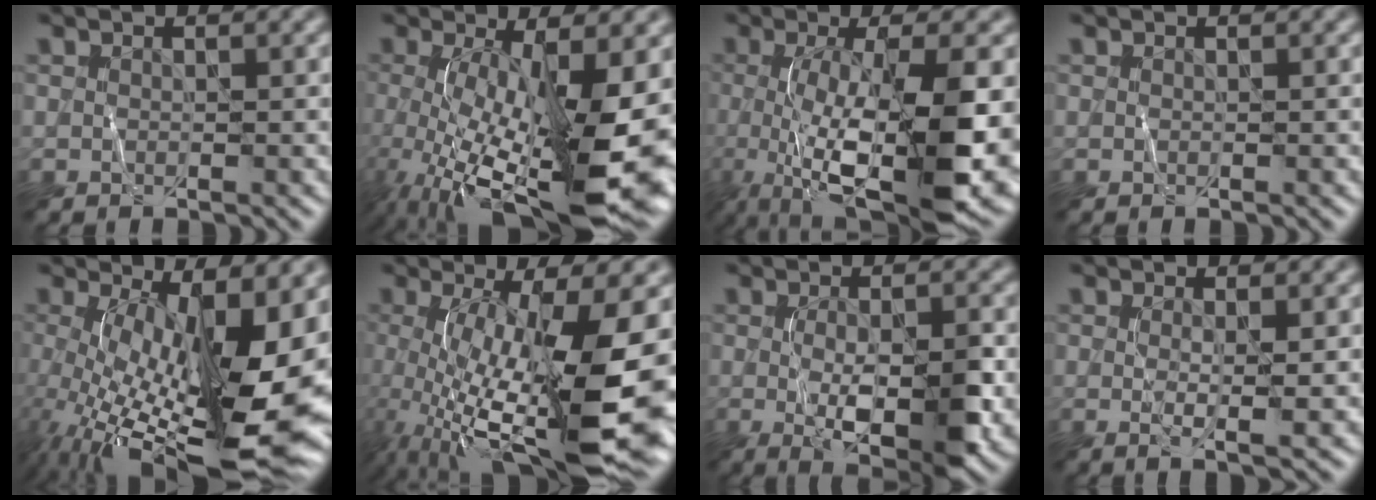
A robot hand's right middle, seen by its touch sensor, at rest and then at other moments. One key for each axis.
{"total": 15.0, "fx": -2.7, "fy": 4.9, "fz": 13.9, "tx": -0.234, "ty": -0.023, "tz": -0.036}
{"total": 13.6, "fx": -2.6, "fy": 4.0, "fz": 12.7, "tx": -0.220, "ty": -0.024, "tz": -0.040}
{"total": 0.0}
{"total": 15.8, "fx": -1.3, "fy": 5.9, "fz": 14.6, "tx": -0.240, "ty": -0.012, "tz": -0.016}
{"total": 16.7, "fx": -2.2, "fy": 5.7, "fz": 15.6, "tx": -0.265, "ty": -0.020, "tz": -0.024}
{"total": 7.9, "fx": -1.5, "fy": 2.4, "fz": 7.3, "tx": -0.125, "ty": -0.017, "tz": -0.015}
{"total": 2.4, "fx": 0.3, "fy": 0.5, "fz": 2.3, "tx": -0.040, "ty": -0.008, "tz": 0.005}